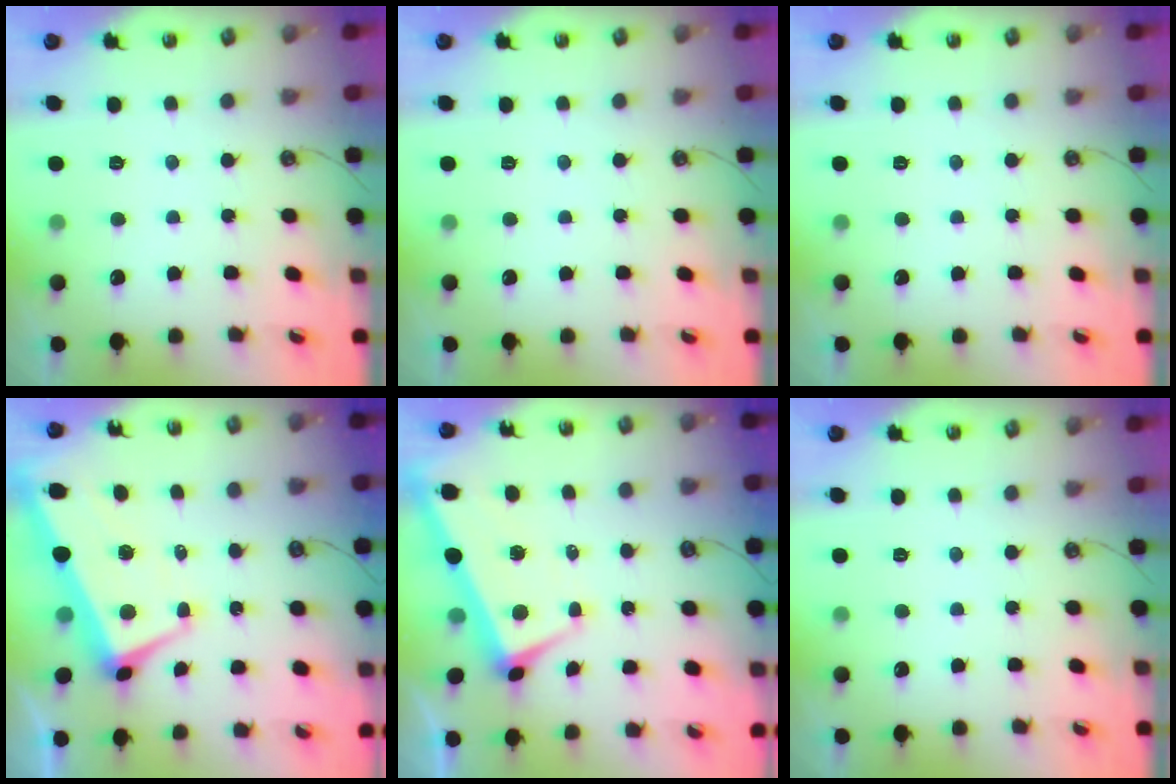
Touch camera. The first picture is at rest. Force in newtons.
{"total": 0.0}
{"total": 0.0}
{"total": 1.7, "press": 1.1, "slide": 1.3}
{"total": 1.6, "press": 1.2, "slide": 0.9}
{"total": 0.0}